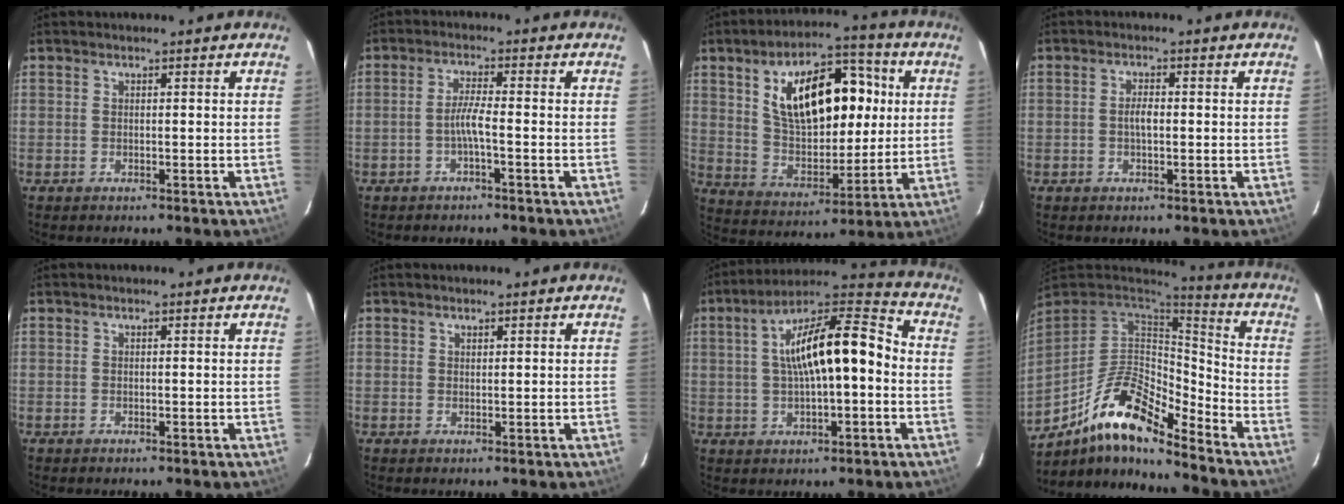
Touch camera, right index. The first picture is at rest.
{"total": 3.1, "force": [-1.4, -0.2, 2.7], "torque": [-0.058, 0.004, -0.027]}
{"total": 19.3, "force": [5.2, 10.2, 15.5], "torque": [-0.270, 0.025, 0.100]}
{"total": 2.3, "force": [-0.2, 0.8, 2.1], "torque": [-0.040, 0.003, -0.005]}
{"total": 0.0}
{"total": 0.6, "force": [0.5, 0.3, 0.1], "torque": [-0.002, 0.001, 0.010]}
{"total": 16.2, "force": [0.3, 5.3, 15.3], "torque": [-0.253, 0.032, 0.003]}
{"total": 16.2, "force": [-11.1, 4.8, 10.9], "torque": [-0.207, -0.004, -0.215]}